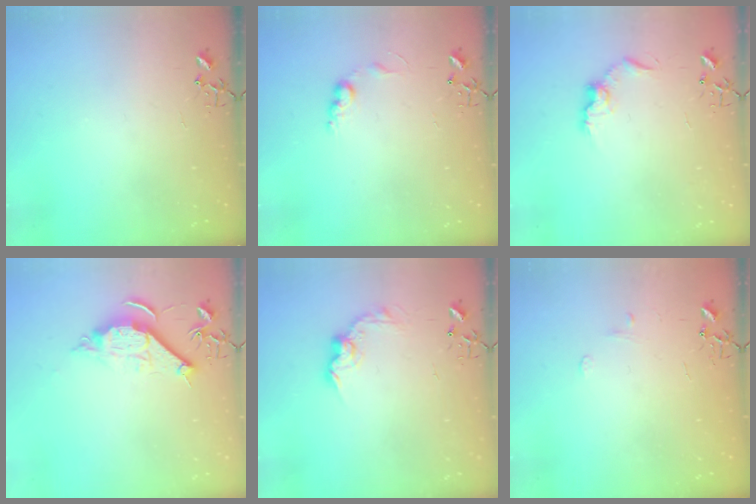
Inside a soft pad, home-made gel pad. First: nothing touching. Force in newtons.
{"total": 7.0, "press": 7.0, "slide": 0.2}
{"total": 9.1, "press": 9.1, "slide": 0.3}
{"total": 9.8, "press": 9.8, "slide": 0.4}
{"total": 9.6, "press": 9.6, "slide": 0.4}
{"total": 5.4, "press": 5.4, "slide": 0.6}